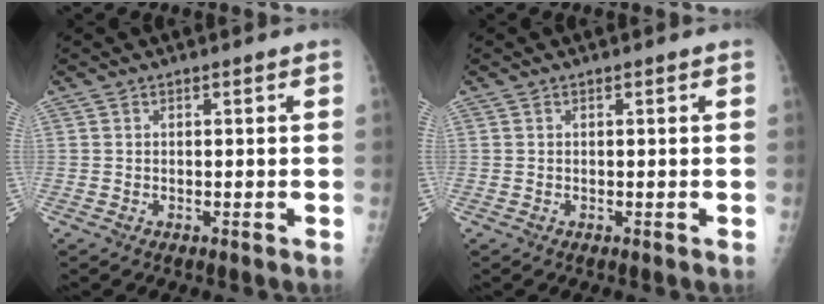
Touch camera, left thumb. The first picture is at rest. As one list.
[{"total": 0.0}]